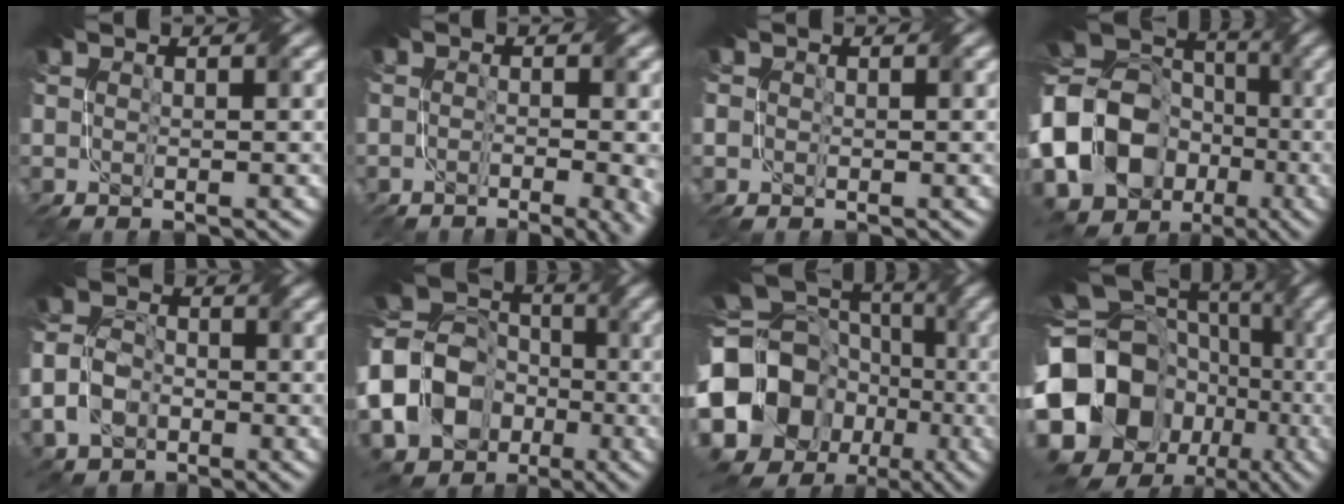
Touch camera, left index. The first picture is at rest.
{"total": 5.5, "force": [-2.2, 2.1, 4.6], "torque": [-0.037, -0.004, -0.025]}
{"total": 0.9, "force": [-0.2, 0.9, 0.0], "torque": [0.001, 0.000, -0.001]}
{"total": 20.0, "force": [-6.3, 17.5, 7.2], "torque": [-0.165, -0.015, -0.133]}
{"total": 3.5, "force": [-1.5, 3.0, 1.0], "torque": [-0.025, 0.006, -0.034]}
{"total": 14.9, "force": [-5.2, 13.1, 4.8], "torque": [-0.122, -0.007, -0.105]}
{"total": 18.4, "force": [-4.6, 16.2, 7.5], "torque": [-0.145, -0.002, -0.111]}
{"total": 21.3, "force": [-5.3, 18.6, 8.9], "torque": [-0.165, -0.007, -0.122]}